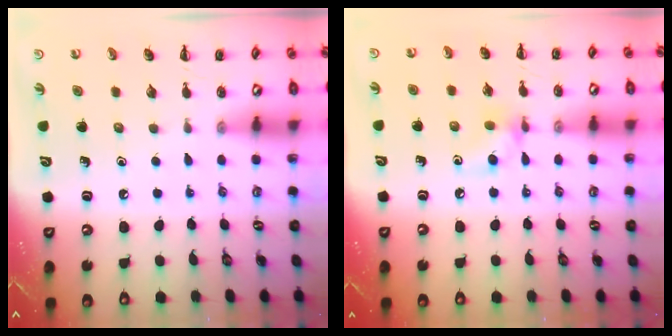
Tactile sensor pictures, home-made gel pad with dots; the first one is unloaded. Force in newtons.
{"total": 6.1, "press": 6.1, "slide": 0.5}